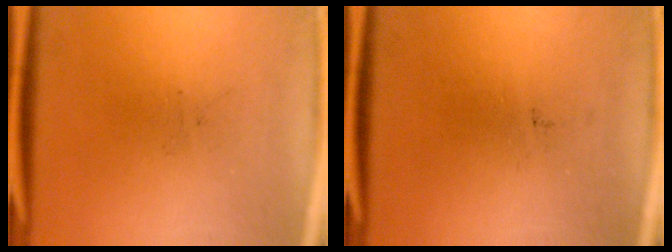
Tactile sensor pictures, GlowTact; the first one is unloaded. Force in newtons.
{"total": 0.0}